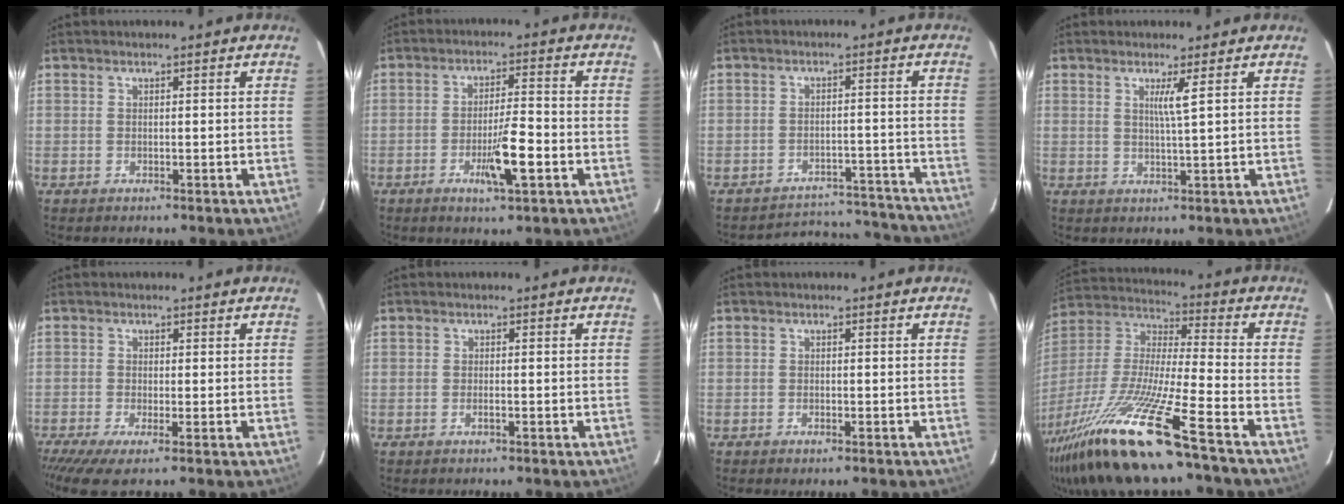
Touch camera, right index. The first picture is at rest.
{"total": 6.8, "force": [-2.6, 0.6, 6.2], "torque": [-0.109, -0.005, -0.042]}
{"total": 11.8, "force": [-11.5, 2.5, -0.9], "torque": [0.027, 0.036, -0.139]}
{"total": 2.4, "force": [0.9, -0.8, 2.1], "torque": [-0.041, -0.008, 0.019]}
{"total": 4.6, "force": [-2.7, 0.6, 3.8], "torque": [-0.063, -0.012, -0.049]}
{"total": 0.9, "force": [-0.4, 0.1, 0.8], "torque": [-0.020, -0.001, -0.006]}
{"total": 1.0, "force": [-0.7, 0.3, 0.7], "torque": [-0.014, -0.002, -0.007]}
{"total": 24.0, "force": [-16.5, 0.9, 17.4], "torque": [-0.376, -0.057, -0.311]}